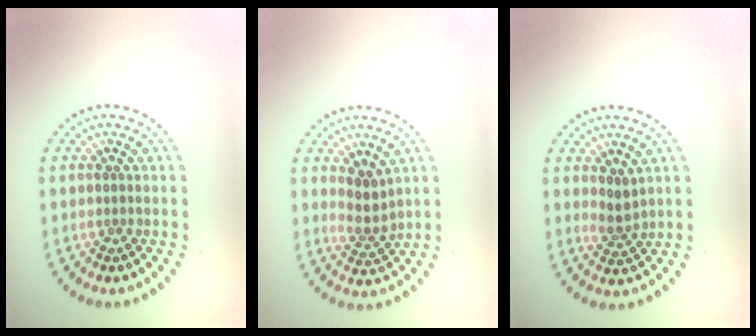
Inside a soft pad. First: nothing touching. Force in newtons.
{"total": 2.2, "press": 1.8, "slide": 1.3}
{"total": 1.6, "press": 1.2, "slide": 1.1}